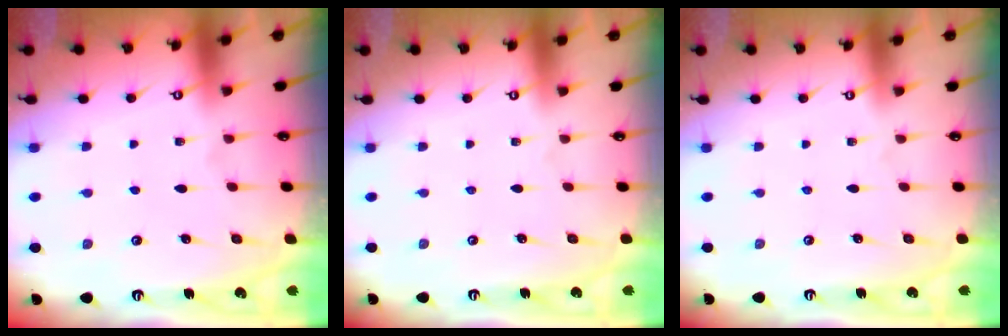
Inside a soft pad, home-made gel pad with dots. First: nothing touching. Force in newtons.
{"total": 0.0}
{"total": 0.0}